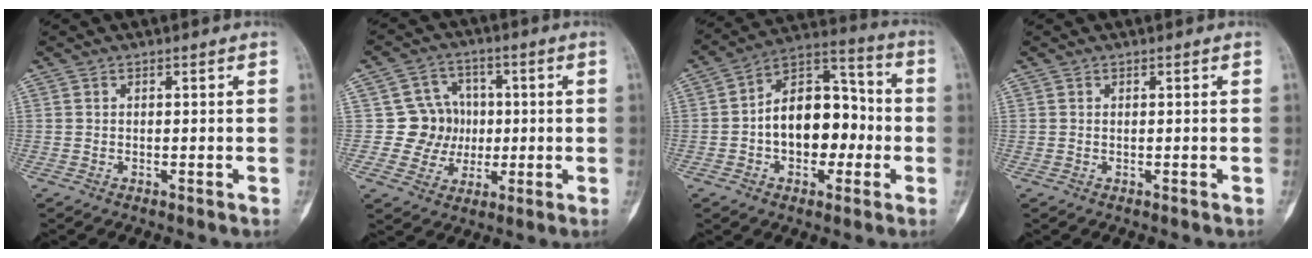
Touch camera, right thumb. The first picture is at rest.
{"total": 8.9, "force": [0.2, 8.6, 2.1], "torque": [0.017, 0.018, 0.003]}
{"total": 15.7, "force": [-1.9, 10.2, 11.8], "torque": [-0.146, 0.049, -0.035]}
{"total": 0.0}